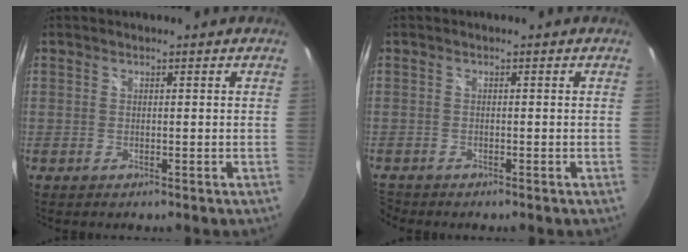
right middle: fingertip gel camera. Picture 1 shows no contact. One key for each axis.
{"total": 2.1, "fx": -2.0, "fy": 0.6, "fz": 0.2, "tx": -0.012, "ty": -0.011, "tz": -0.042}